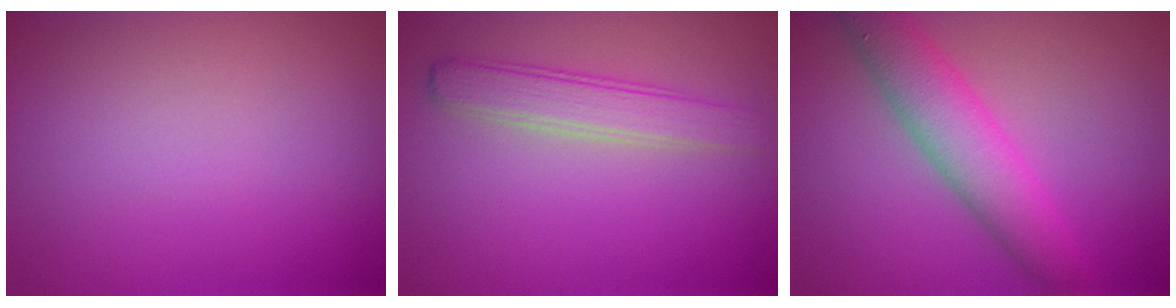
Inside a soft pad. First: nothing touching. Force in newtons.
{"total": 3.0, "press": 3.0, "slide": 0.1}
{"total": 5.1, "press": 5.1, "slide": 0.0}